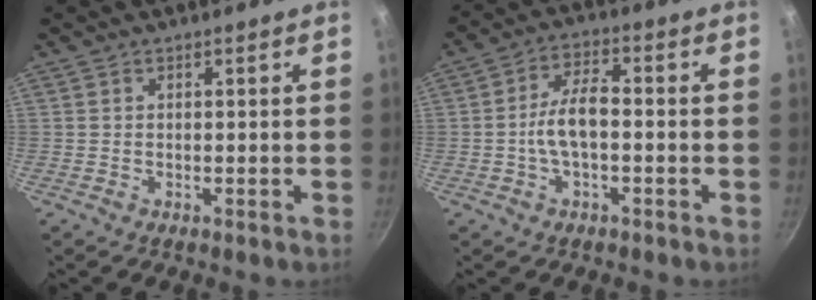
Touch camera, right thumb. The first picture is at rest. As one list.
[{"total": 7.3, "force": [-1.2, 3.4, 6.4], "torque": [-0.112, 0.030, -0.028]}]